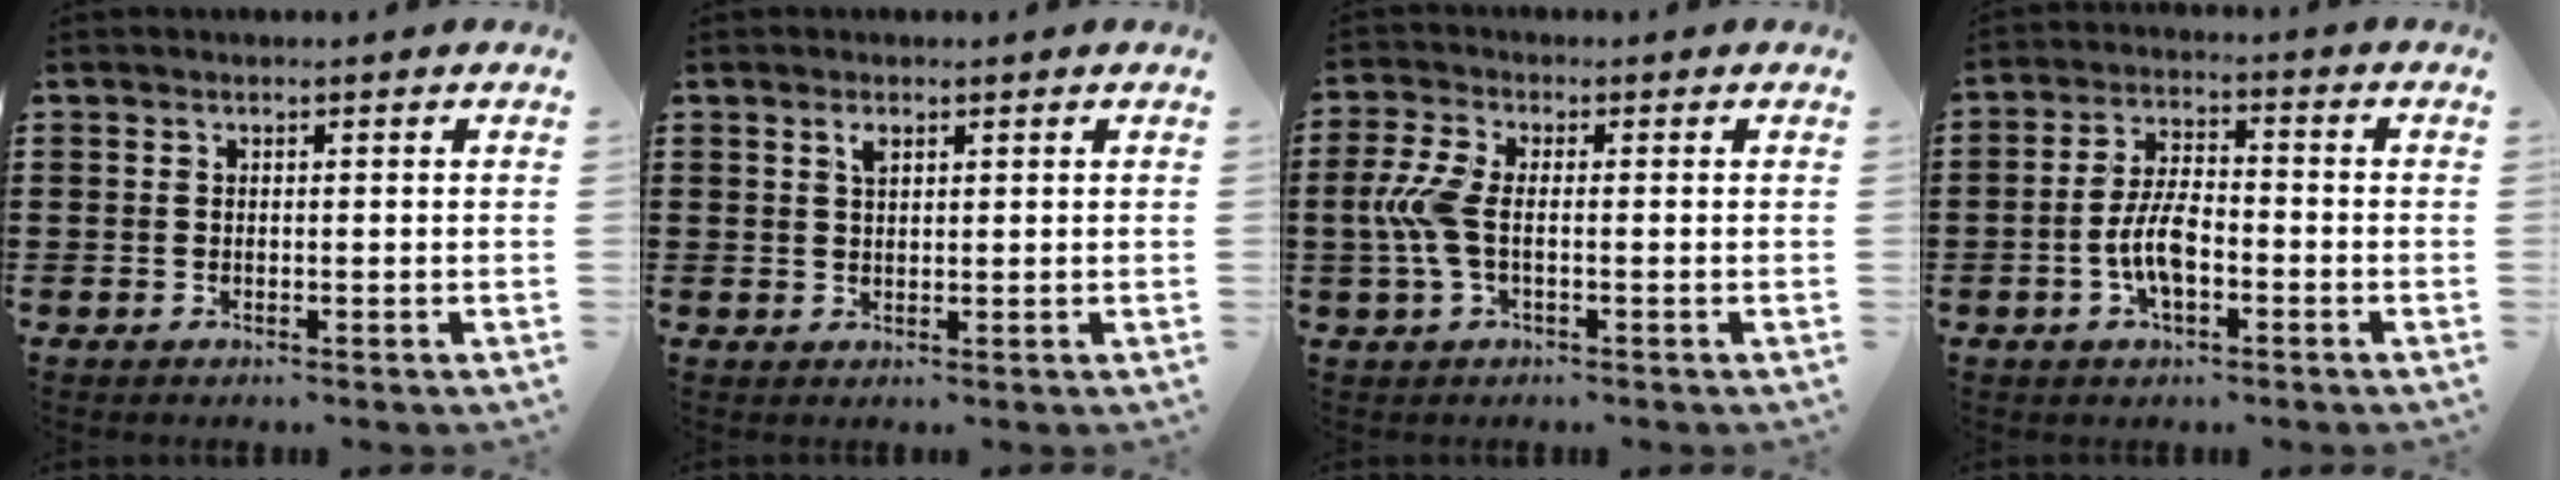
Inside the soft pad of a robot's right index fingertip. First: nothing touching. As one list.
[{"total": 1.7, "force": [0.9, 0.8, 1.3], "torque": [-0.028, 0.005, 0.015]}, {"total": 5.8, "force": [-0.7, 2.5, 5.2], "torque": [-0.135, -0.008, -0.023]}, {"total": 6.9, "force": [-2.1, 2.9, 5.9], "torque": [-0.134, -0.003, -0.046]}]